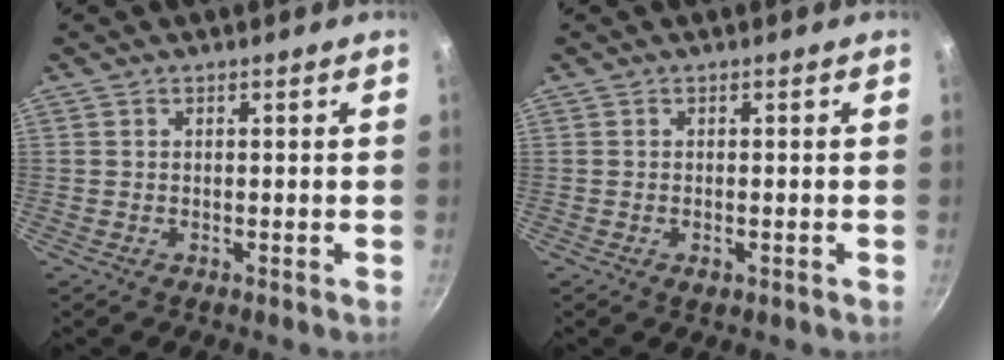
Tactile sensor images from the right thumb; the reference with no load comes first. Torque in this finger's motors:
{"motor_torque": [-0.28, 0.15, -0.67, 0.22, 0.05]}